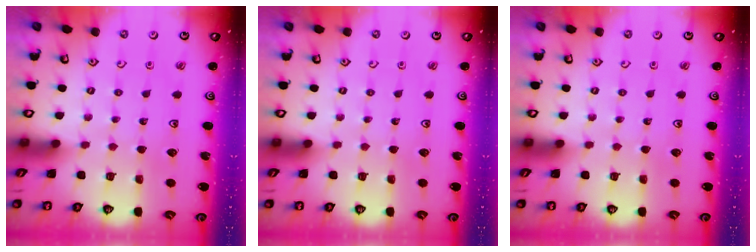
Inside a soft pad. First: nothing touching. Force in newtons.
{"total": 0.0}
{"total": 0.0}